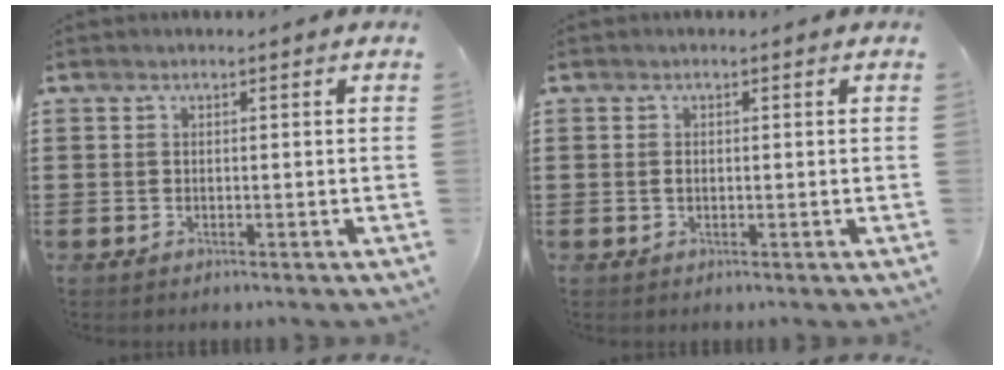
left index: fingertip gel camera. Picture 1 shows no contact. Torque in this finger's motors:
{"motor_torque": [0.22, 0.25, 0.12, 0.00]}